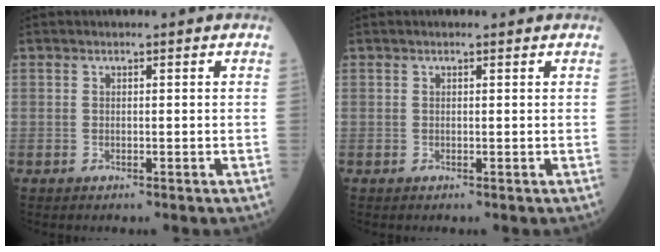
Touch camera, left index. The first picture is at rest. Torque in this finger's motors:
{"motor_torque": [0.05, -0.02, -0.26, 0.00]}